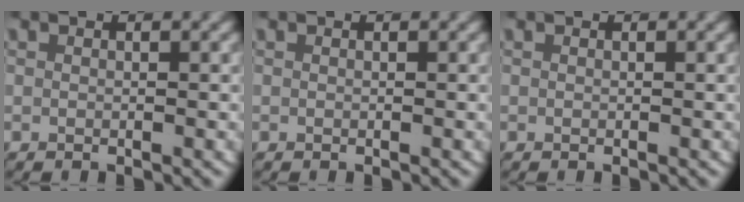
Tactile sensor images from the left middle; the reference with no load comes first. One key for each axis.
{"total": 0.0}
{"total": 0.0}